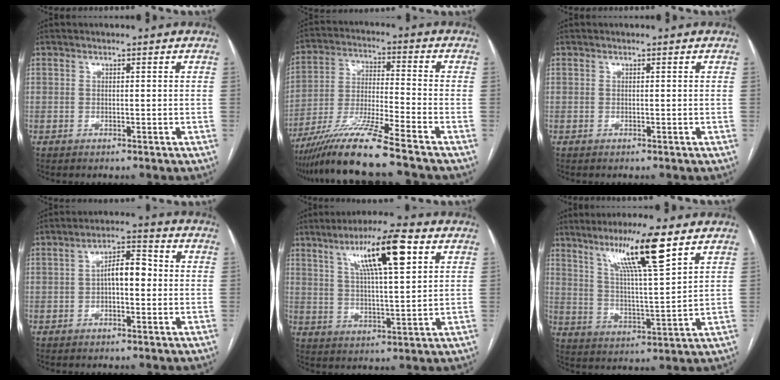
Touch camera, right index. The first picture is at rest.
{"total": 13.3, "force": [-10.5, -1.2, 8.2], "torque": [-0.161, -0.023, -0.193]}
{"total": 0.0}
{"total": 5.7, "force": [-0.2, 2.3, 5.2], "torque": [-0.087, 0.025, -0.006]}
{"total": 12.3, "force": [5.7, 1.3, 10.8], "torque": [-0.188, 0.013, 0.095]}
{"total": 12.4, "force": [7.7, -0.2, 9.7], "torque": [-0.174, -0.002, 0.137]}